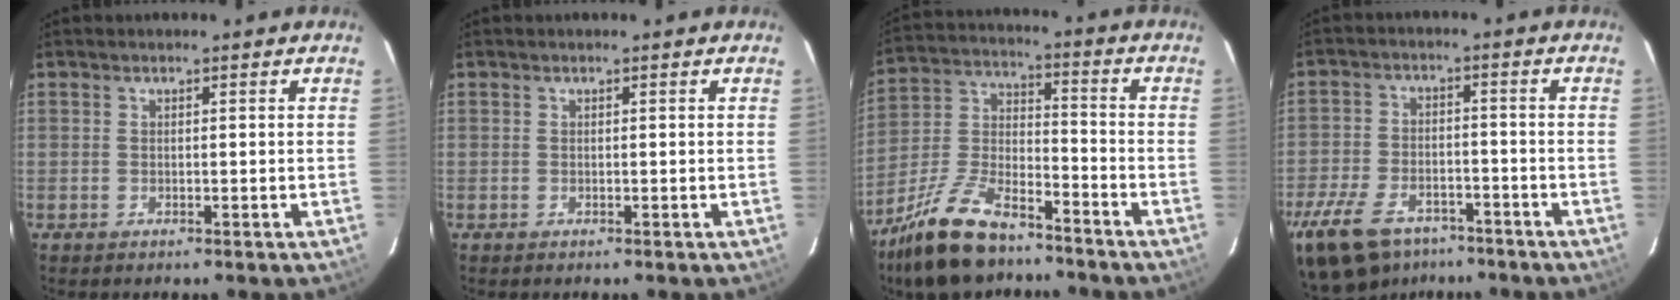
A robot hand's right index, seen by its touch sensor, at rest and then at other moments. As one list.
[{"total": 0.0}, {"total": 16.8, "force": [-12.3, 6.7, 9.3], "torque": [-0.207, 0.003, -0.229]}, {"total": 16.3, "force": [-11.3, 8.5, 8.0], "torque": [-0.199, -0.017, -0.187]}]